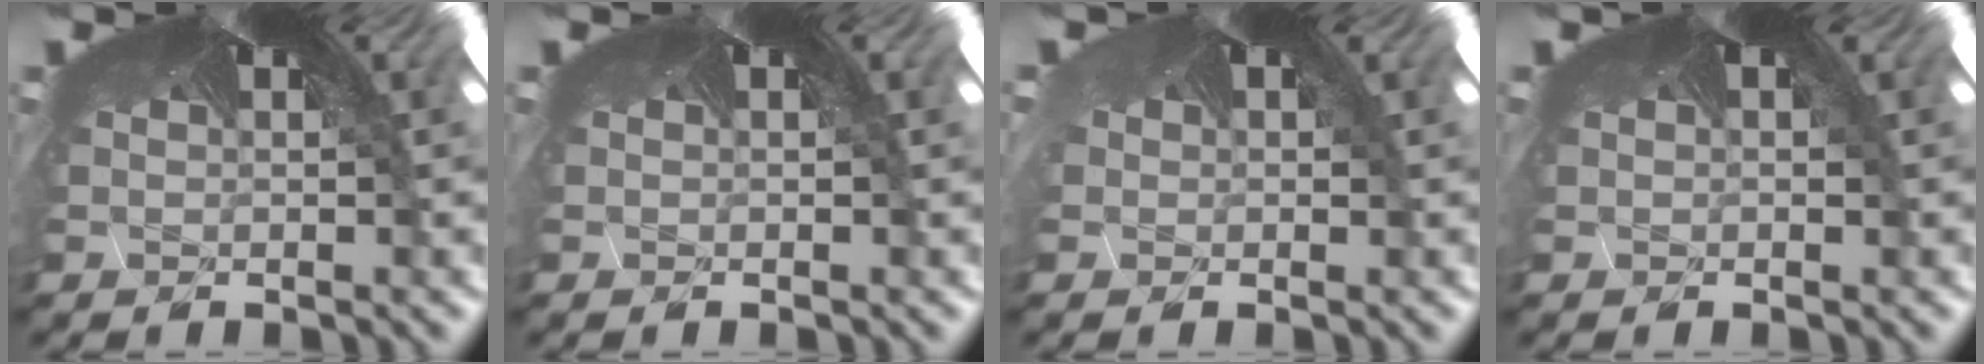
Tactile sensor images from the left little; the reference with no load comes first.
{"total": 0.0}
{"total": 1.3, "force": [-0.3, 1.0, 0.7], "torque": [-0.033, 0.003, 0.000]}
{"total": 0.0}